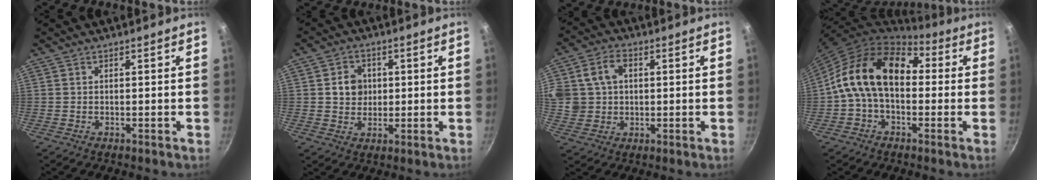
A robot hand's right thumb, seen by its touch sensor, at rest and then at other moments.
{"total": 5.4, "force": [0.7, 4.8, 2.4], "torque": [-0.011, 0.002, 0.010]}
{"total": 9.7, "force": [2.1, 7.9, 5.2], "torque": [-0.082, 0.006, 0.038]}
{"total": 16.0, "force": [0.9, 10.8, 11.7], "torque": [-0.175, 0.038, -0.007]}